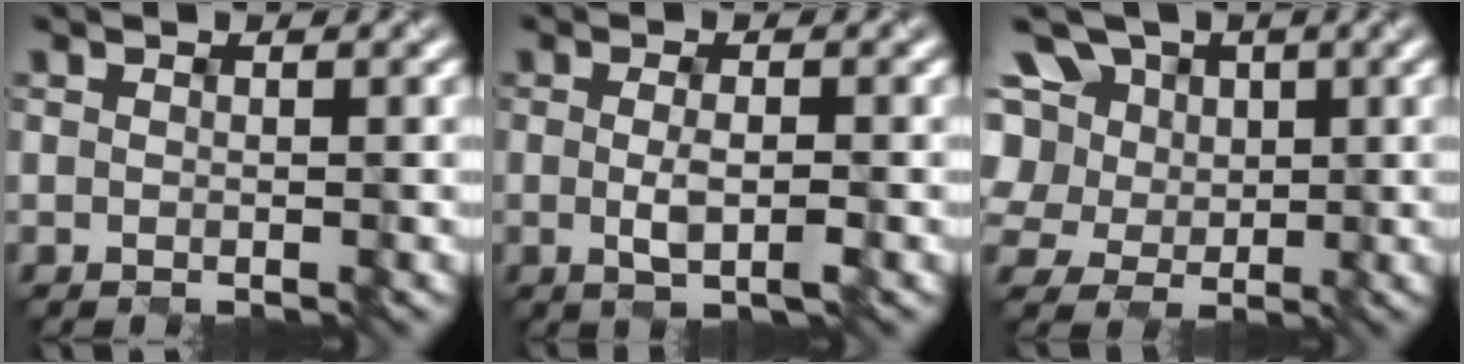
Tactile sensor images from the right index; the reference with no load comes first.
{"total": 2.1, "force": [-0.8, 0.3, 1.9], "torque": [-0.042, -0.003, -0.008]}
{"total": 9.9, "force": [3.2, 8.2, 4.6], "torque": [-0.108, 0.035, 0.039]}